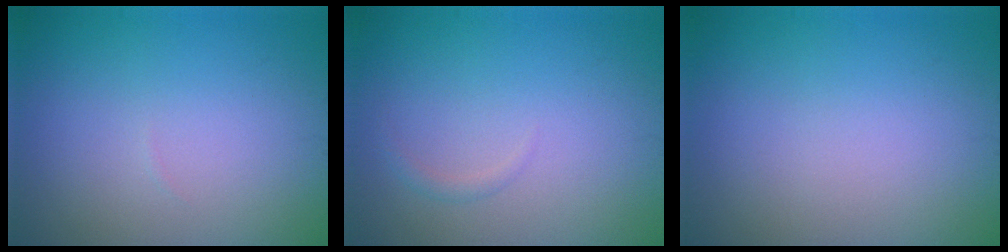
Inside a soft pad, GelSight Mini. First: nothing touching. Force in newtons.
{"total": 0.7, "press": 0.7, "slide": 0.1}
{"total": 0.0}